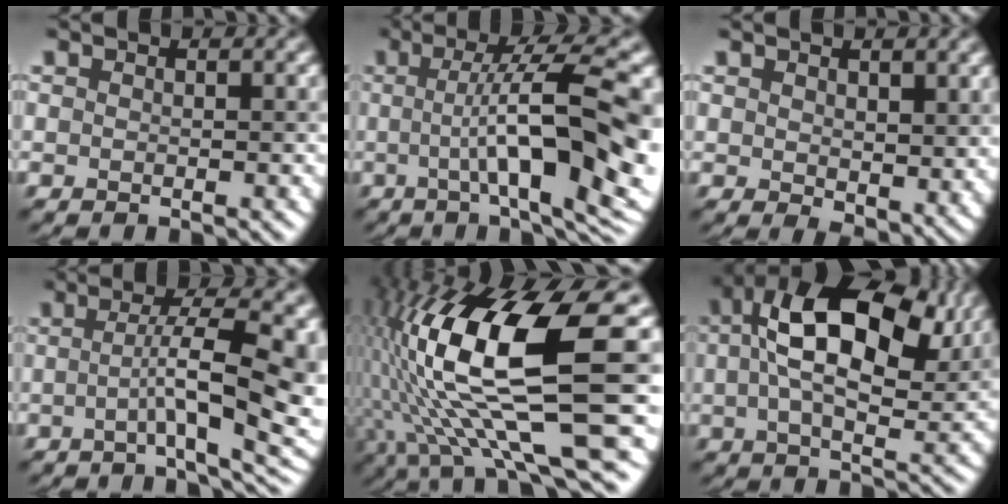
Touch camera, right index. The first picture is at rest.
{"total": 13.0, "force": [0.0, 3.0, 12.7], "torque": [-0.159, 0.011, 0.001]}
{"total": 3.8, "force": [1.1, 2.4, 2.7], "torque": [-0.045, -0.015, 0.028]}
{"total": 9.8, "force": [-0.5, 2.4, 9.5], "torque": [-0.129, 0.005, -0.012]}
{"total": 15.0, "force": [1.5, 4.4, 14.3], "torque": [-0.270, -0.008, 0.038]}
{"total": 13.8, "force": [4.6, 7.2, 10.9], "torque": [-0.183, 0.018, 0.067]}